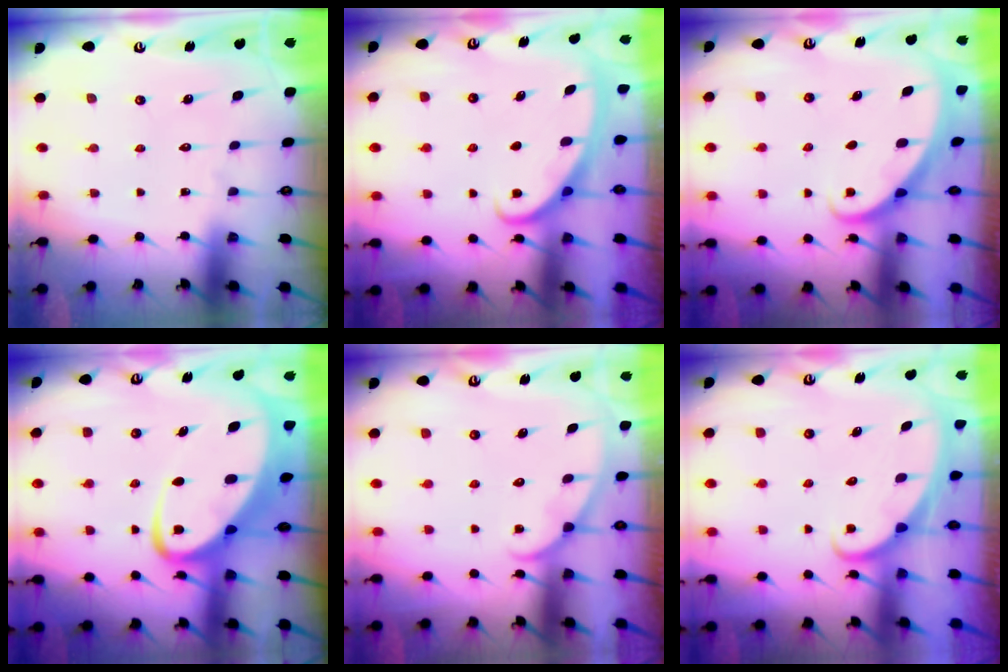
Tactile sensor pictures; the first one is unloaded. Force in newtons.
{"total": 2.8, "press": 2.8, "slide": 0.4}
{"total": 2.0, "press": 2.0, "slide": 0.1}
{"total": 8.1, "press": 8.0, "slide": 0.9}
{"total": 4.2, "press": 4.2, "slide": 0.3}
{"total": 2.1, "press": 2.1, "slide": 0.1}